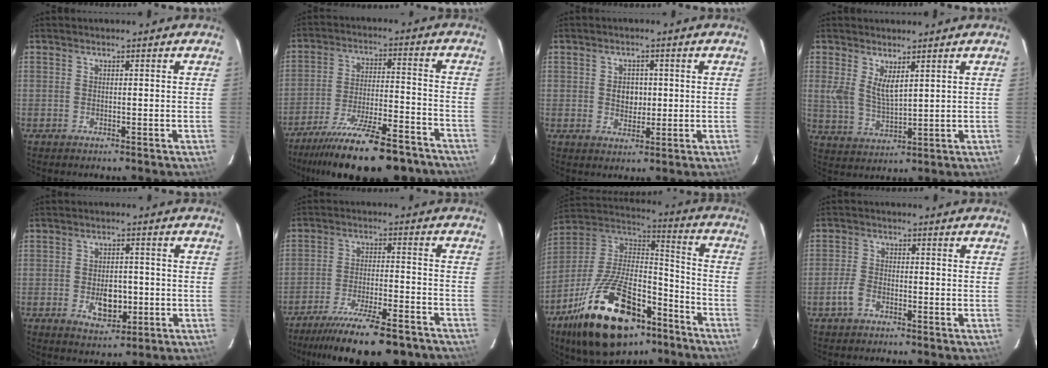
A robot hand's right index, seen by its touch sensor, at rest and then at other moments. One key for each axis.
{"total": 22.9, "fx": -18.9, "fy": 5.5, "fz": 11.7, "tx": -0.214, "ty": -0.035, "tz": -0.275}
{"total": 3.9, "fx": 0.2, "fy": 3.1, "fz": 2.2, "tx": -0.035, "ty": 0.006, "tz": 0.006}
{"total": 5.8, "fx": 2.8, "fy": 2.4, "fz": 4.5, "tx": -0.085, "ty": -0.010, "tz": 0.060}
{"total": 6.5, "fx": -1.5, "fy": 4.2, "fz": 4.8, "tx": -0.085, "ty": 0.000, "tz": -0.014}
{"total": 18.6, "fx": -15.5, "fy": 3.7, "fz": 9.6, "tx": -0.185, "ty": -0.032, "tz": -0.228}
{"total": 28.2, "fx": -16.9, "fy": 13.4, "fz": 18.1, "tx": -0.344, "ty": -0.001, "tz": -0.264}
{"total": 3.7, "fx": -2.2, "fy": 2.2, "fz": 2.0, "tx": -0.052, "ty": 0.004, "tz": -0.043}